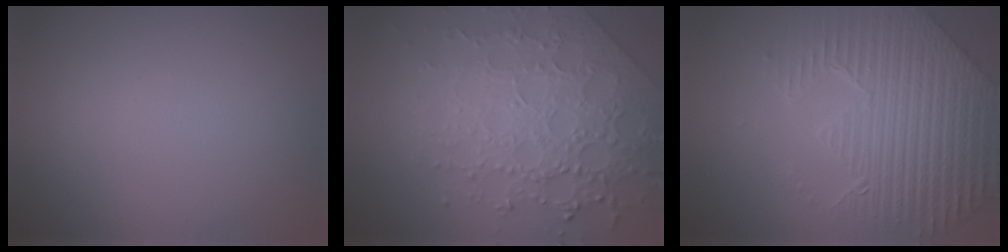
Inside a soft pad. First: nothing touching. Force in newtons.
{"total": 7.8, "press": 5.6, "slide": 5.5}
{"total": 8.8, "press": 6.3, "slide": 6.1}